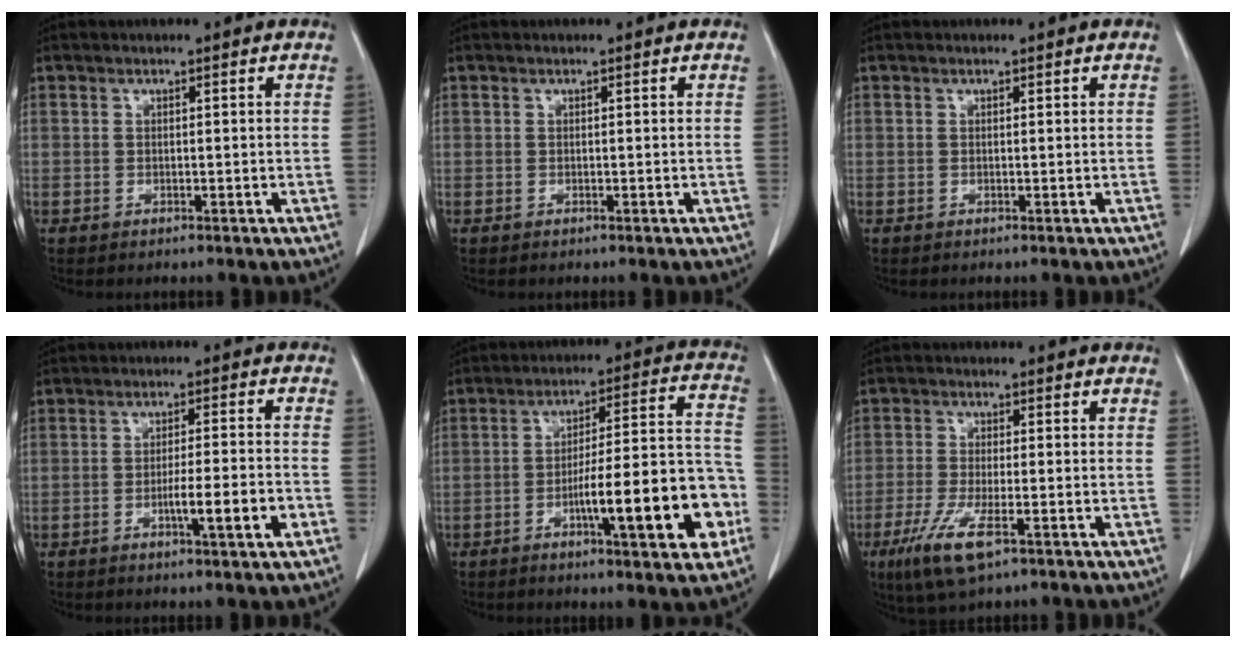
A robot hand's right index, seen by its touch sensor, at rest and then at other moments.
{"total": 0.0}
{"total": 0.0}
{"total": 6.6, "force": [-2.5, 0.0, 6.1], "torque": [-0.092, -0.005, -0.038]}
{"total": 16.9, "force": [-6.0, 2.6, 15.6], "torque": [-0.213, 0.021, -0.082]}
{"total": 7.9, "force": [-4.3, 1.5, 6.5], "torque": [-0.136, -0.022, -0.075]}